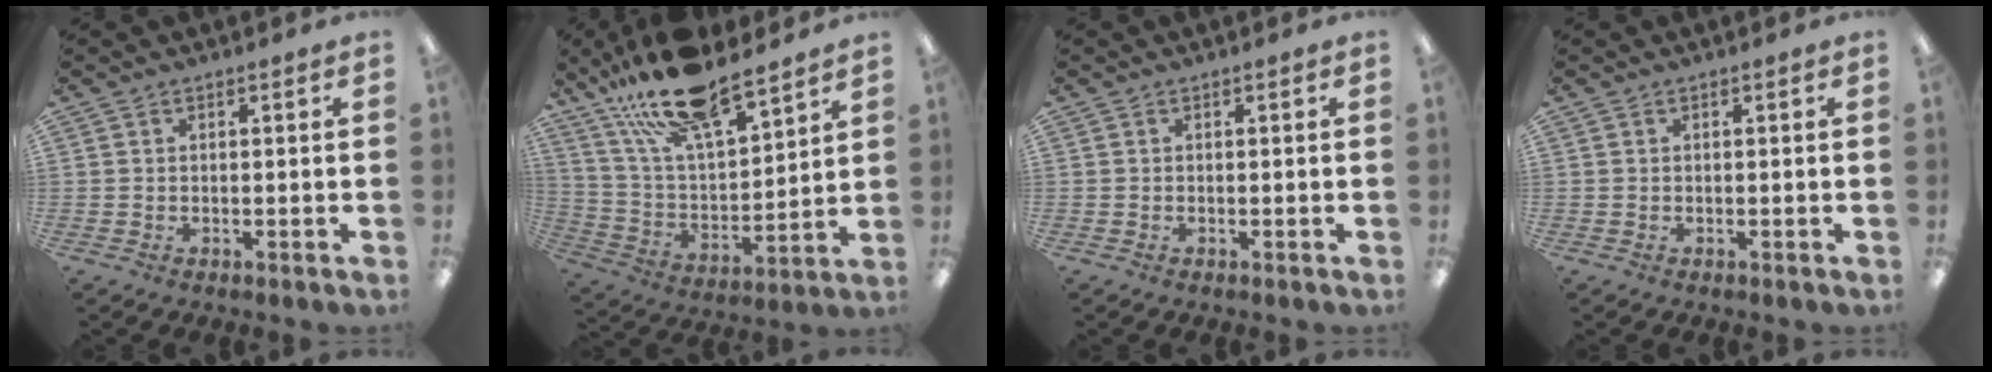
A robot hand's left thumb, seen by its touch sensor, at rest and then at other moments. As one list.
[{"total": 19.9, "force": [16.0, 6.1, 10.1], "torque": [-0.198, -0.091, 0.282]}, {"total": 0.0}, {"total": 0.0}]